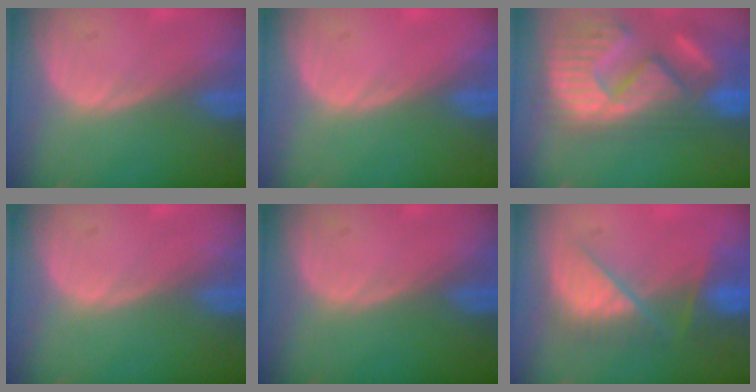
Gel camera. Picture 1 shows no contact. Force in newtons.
{"total": 0.0}
{"total": 14.9, "press": 12.3, "slide": 8.5}
{"total": 0.0}
{"total": 0.0}
{"total": 7.3, "press": 7.3, "slide": 0.5}